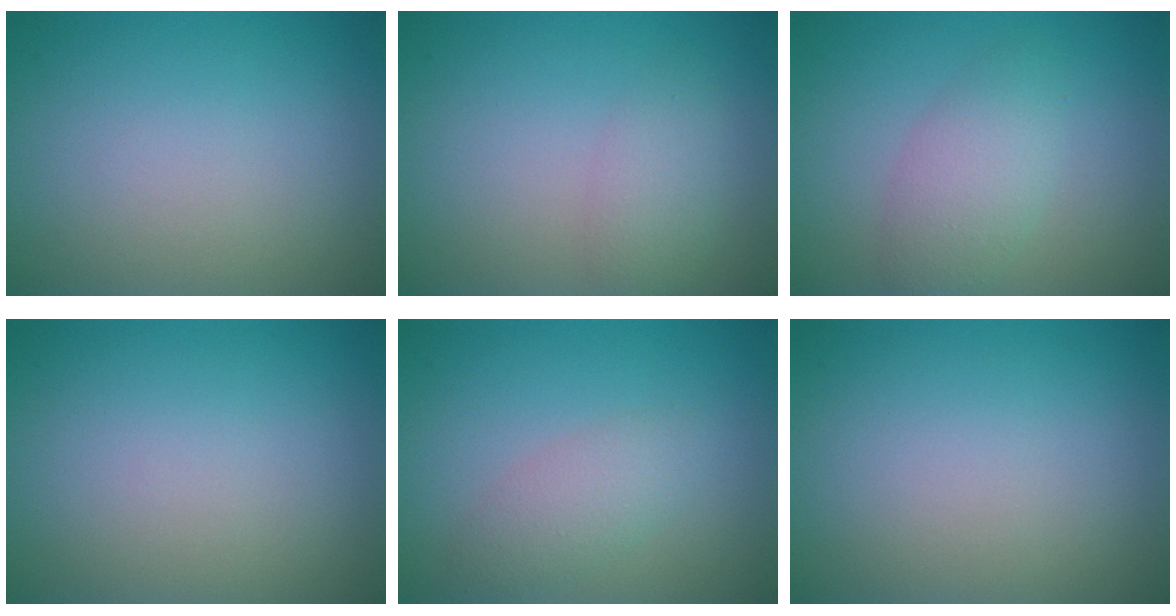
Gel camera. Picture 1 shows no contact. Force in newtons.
{"total": 2.3, "press": 2.3, "slide": 0.1}
{"total": 3.3, "press": 3.3, "slide": 0.1}
{"total": 0.0}
{"total": 2.3, "press": 2.3, "slide": 0.1}
{"total": 0.0}